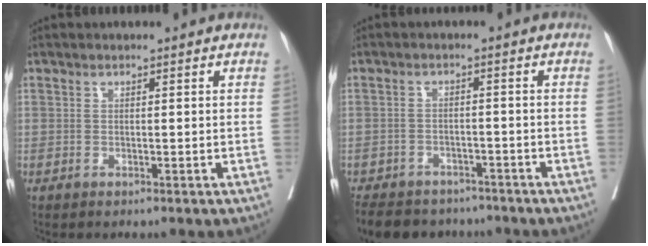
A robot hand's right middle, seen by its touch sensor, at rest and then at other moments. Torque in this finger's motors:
{"motor_torque": [1.08, -1.06, 0.60, 0.13]}